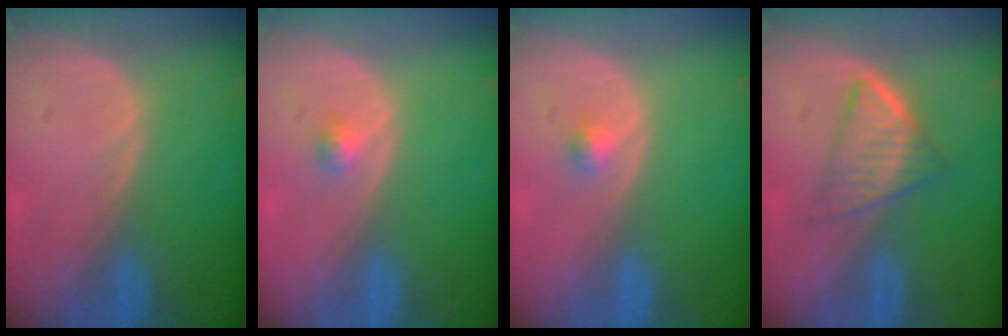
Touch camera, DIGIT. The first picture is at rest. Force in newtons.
{"total": 1.5, "press": 1.3, "slide": 0.8}
{"total": 1.5, "press": 1.3, "slide": 0.8}
{"total": 5.4, "press": 5.0, "slide": 2.0}